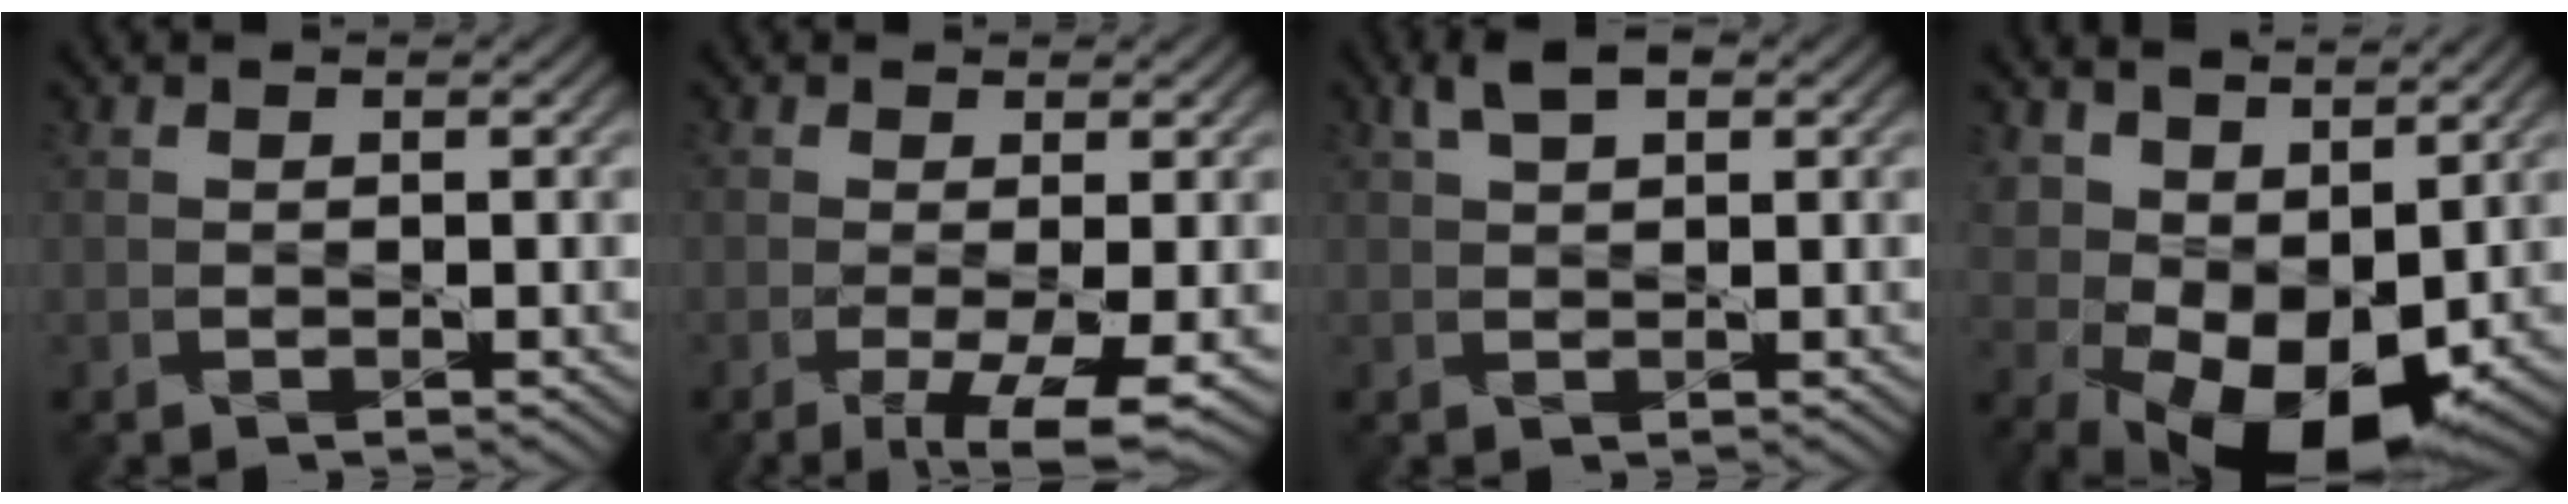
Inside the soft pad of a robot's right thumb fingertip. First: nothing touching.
{"total": 5.9, "force": [-2.1, 1.5, 5.3], "torque": [-0.101, -0.005, -0.031]}
{"total": 3.0, "force": [1.8, 1.2, 2.1], "torque": [-0.044, 0.010, 0.031]}
{"total": 11.0, "force": [2.9, 7.1, 7.8], "torque": [-0.150, -0.017, 0.064]}